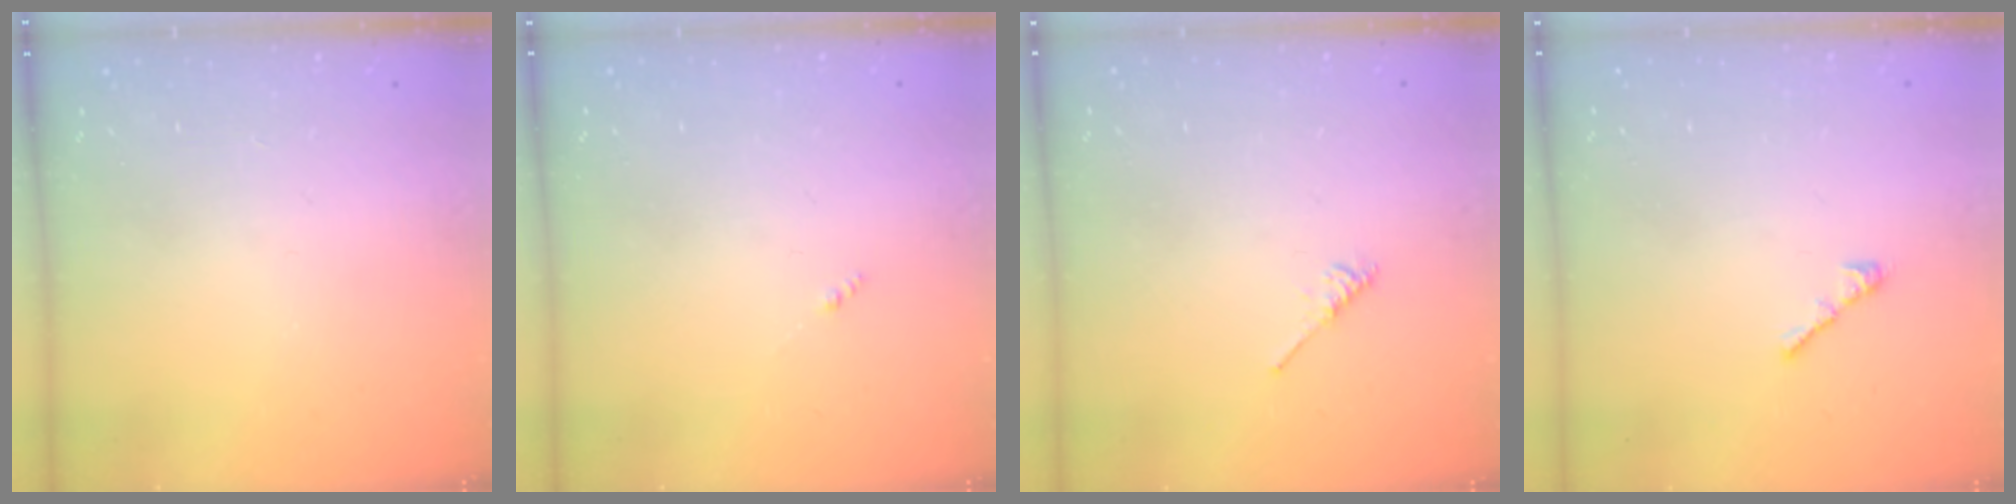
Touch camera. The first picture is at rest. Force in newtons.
{"total": 0.0}
{"total": 2.1, "press": 2.1, "slide": 0.4}
{"total": 3.0, "press": 2.9, "slide": 0.8}